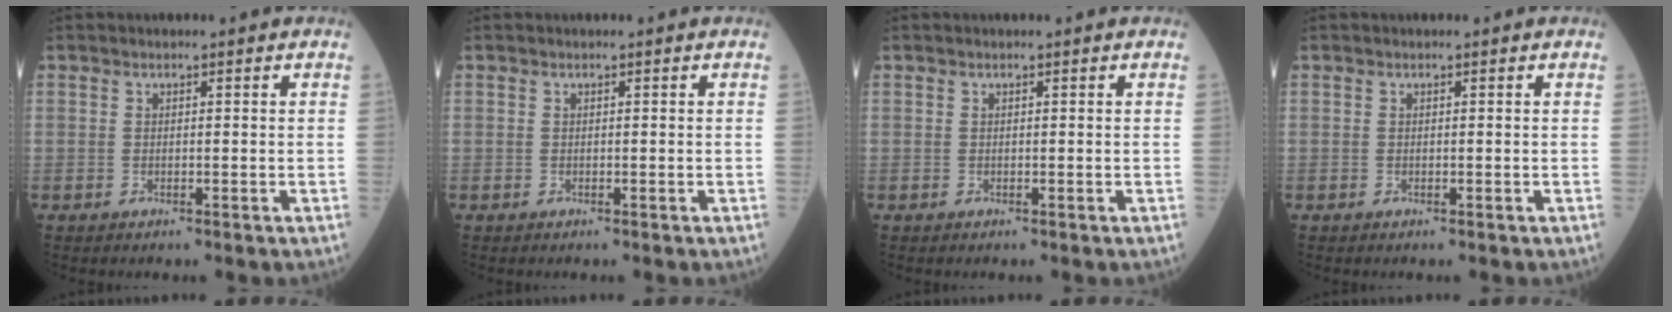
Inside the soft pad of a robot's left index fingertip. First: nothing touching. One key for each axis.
{"total": 0.0}
{"total": 1.8, "fx": -1.6, "fy": -0.2, "fz": -0.7, "tx": 0.011, "ty": -0.004, "tz": -0.023}
{"total": 0.0}